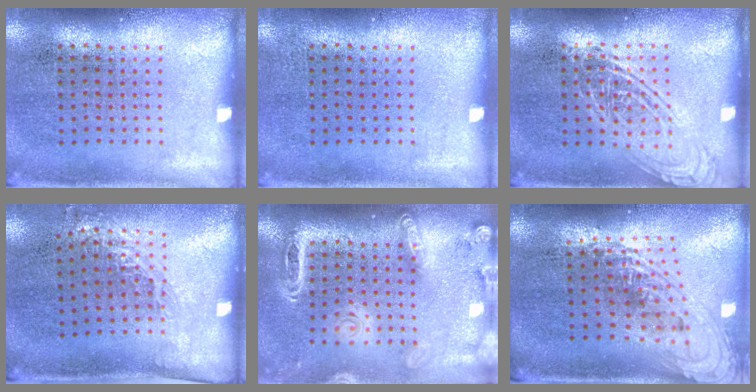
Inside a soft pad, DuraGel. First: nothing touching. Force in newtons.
{"total": 0.0}
{"total": 2.6, "press": 2.6, "slide": 0.3}
{"total": 1.2, "press": 1.0, "slide": 0.8}
{"total": 1.9, "press": 1.8, "slide": 0.7}
{"total": 1.9, "press": 1.4, "slide": 1.3}